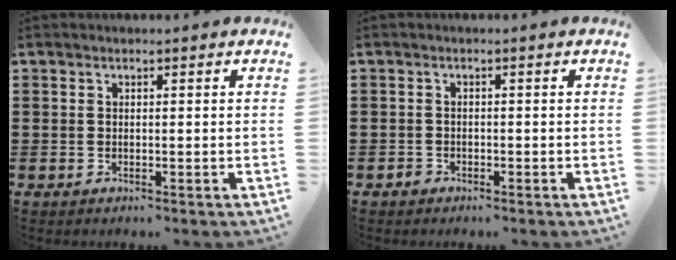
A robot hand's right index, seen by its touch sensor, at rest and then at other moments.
{"total": 0.9, "force": [-0.7, 0.5, 0.3], "torque": [-0.008, -0.002, -0.015]}